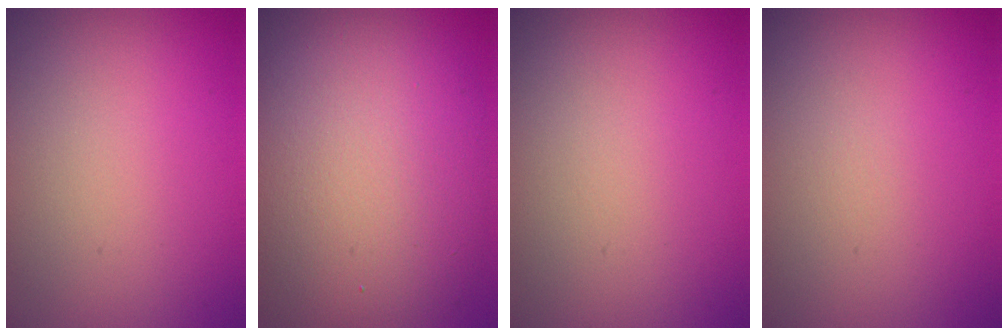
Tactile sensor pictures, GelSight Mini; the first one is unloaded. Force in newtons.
{"total": 11.8, "press": 11.8, "slide": 0.5}
{"total": 0.0}
{"total": 0.0}